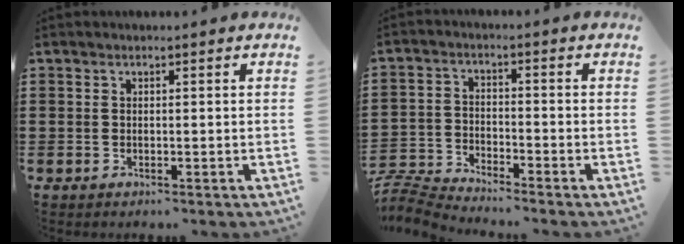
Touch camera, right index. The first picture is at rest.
{"total": 4.7, "force": [-4.7, 0.1, 0.4], "torque": [-0.030, -0.005, -0.102]}